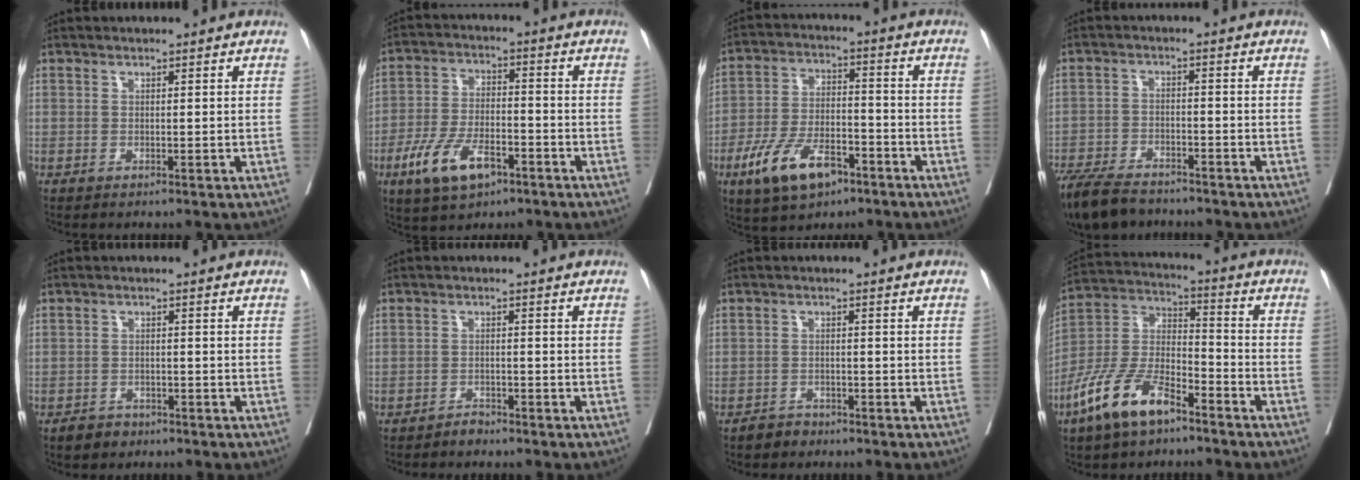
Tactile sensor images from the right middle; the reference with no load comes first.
{"total": 10.1, "force": [-5.4, 4.3, 7.4], "torque": [-0.156, -0.001, -0.096]}
{"total": 11.6, "force": [-6.6, 5.1, 8.1], "torque": [-0.163, 0.001, -0.117]}
{"total": 10.0, "force": [-8.6, 2.9, 4.2], "torque": [-0.074, -0.021, -0.145]}
{"total": 2.5, "force": [-1.9, 1.6, 0.5], "torque": [-0.014, 0.004, -0.027]}
{"total": 1.6, "force": [-1.5, 0.4, 0.2], "torque": [-0.004, 0.000, -0.025]}
{"total": 2.1, "force": [-1.8, 1.1, 0.2], "torque": [-0.011, 0.003, -0.030]}
{"total": 13.1, "force": [-8.6, 4.8, 8.6], "torque": [-0.185, -0.001, -0.171]}